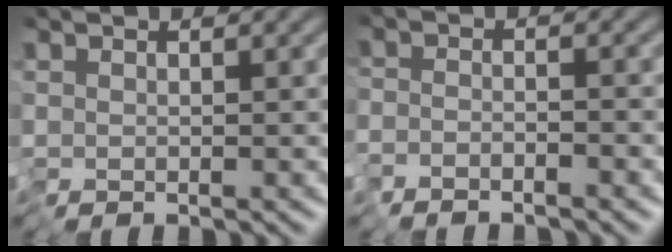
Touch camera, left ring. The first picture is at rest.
{"total": 2.1, "force": [-2.1, 0.0, -0.1], "torque": [0.012, 0.004, -0.043]}